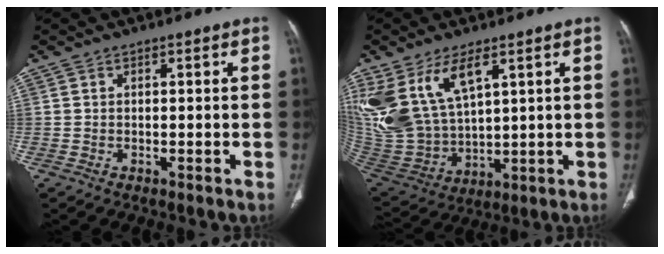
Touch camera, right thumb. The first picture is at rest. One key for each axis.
{"total": 16.4, "fx": 7.7, "fy": 8.4, "fz": 11.7, "tx": -0.236, "ty": -0.030, "tz": 0.177}